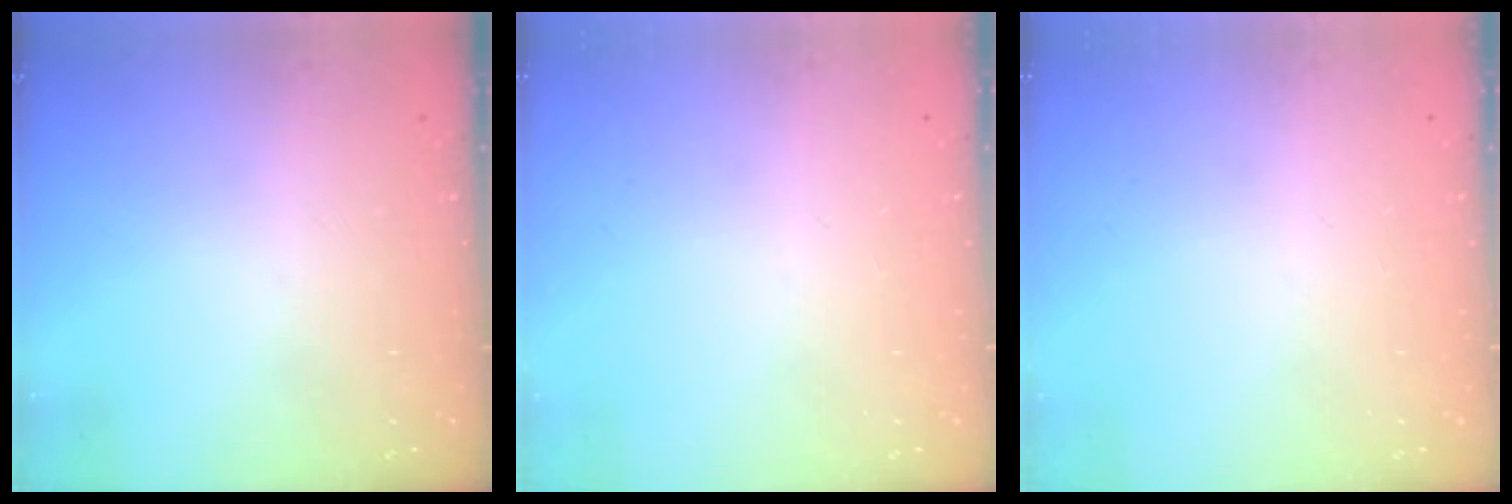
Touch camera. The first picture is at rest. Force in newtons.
{"total": 0.0}
{"total": 0.0}